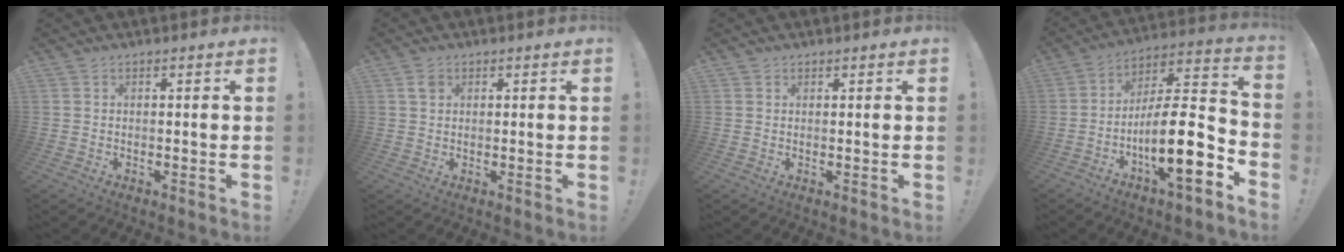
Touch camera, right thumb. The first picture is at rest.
{"total": 2.5, "force": [1.1, 1.8, 1.3], "torque": [-0.016, -0.001, 0.019]}
{"total": 0.6, "force": [0.5, 0.3, 0.0], "torque": [0.005, -0.002, 0.009]}
{"total": 18.0, "force": [-6.7, 4.3, 16.1], "torque": [-0.280, 0.018, -0.112]}